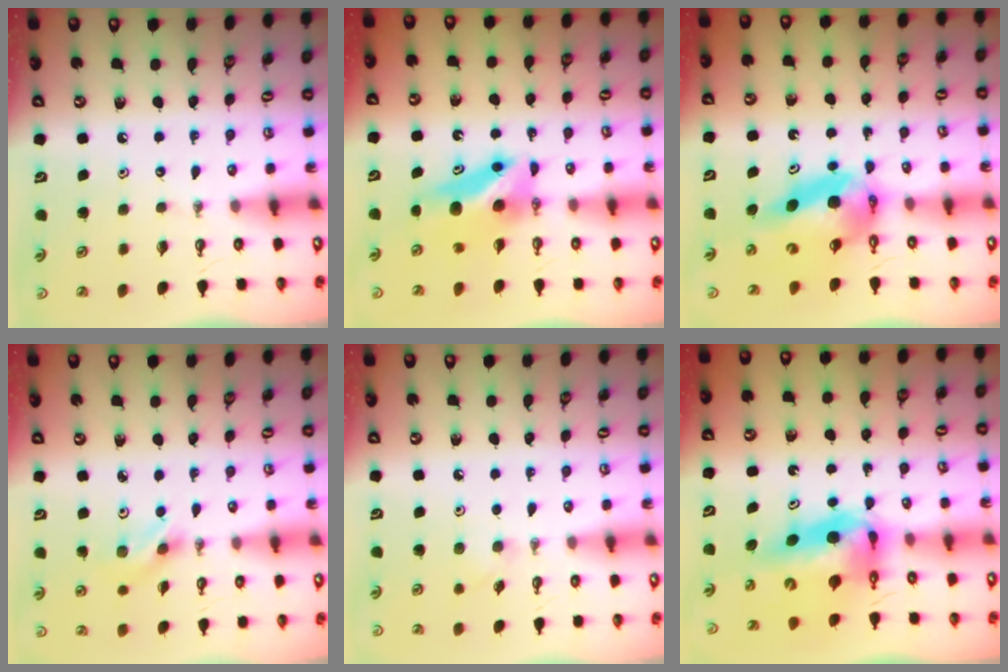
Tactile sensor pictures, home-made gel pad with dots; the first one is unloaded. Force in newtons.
{"total": 6.6, "press": 6.6, "slide": 0.5}
{"total": 10.9, "press": 10.9, "slide": 1.1}
{"total": 3.0, "press": 3.0, "slide": 0.4}
{"total": 3.8, "press": 3.7, "slide": 0.9}
{"total": 11.2, "press": 10.9, "slide": 2.6}